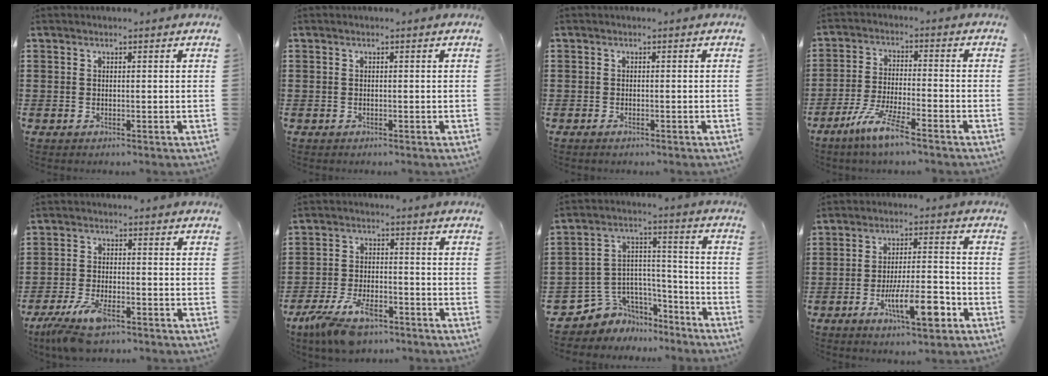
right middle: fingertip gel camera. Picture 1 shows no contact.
{"total": 0.0}
{"total": 0.6, "force": [-0.3, 0.2, 0.4], "torque": [-0.010, -0.002, -0.006]}
{"total": 7.1, "force": [-5.2, 0.4, 4.8], "torque": [-0.108, -0.012, -0.099]}
{"total": 6.8, "force": [-5.0, 1.9, 4.2], "torque": [-0.107, -0.011, -0.099]}
{"total": 8.2, "force": [-5.8, 2.9, 5.1], "torque": [-0.110, -0.002, -0.108]}
{"total": 5.5, "force": [-3.8, 4.0, 0.0], "torque": [-0.021, 0.007, -0.075]}
{"total": 9.8, "force": [-4.5, 2.8, 8.2], "torque": [-0.146, 0.001, -0.077]}